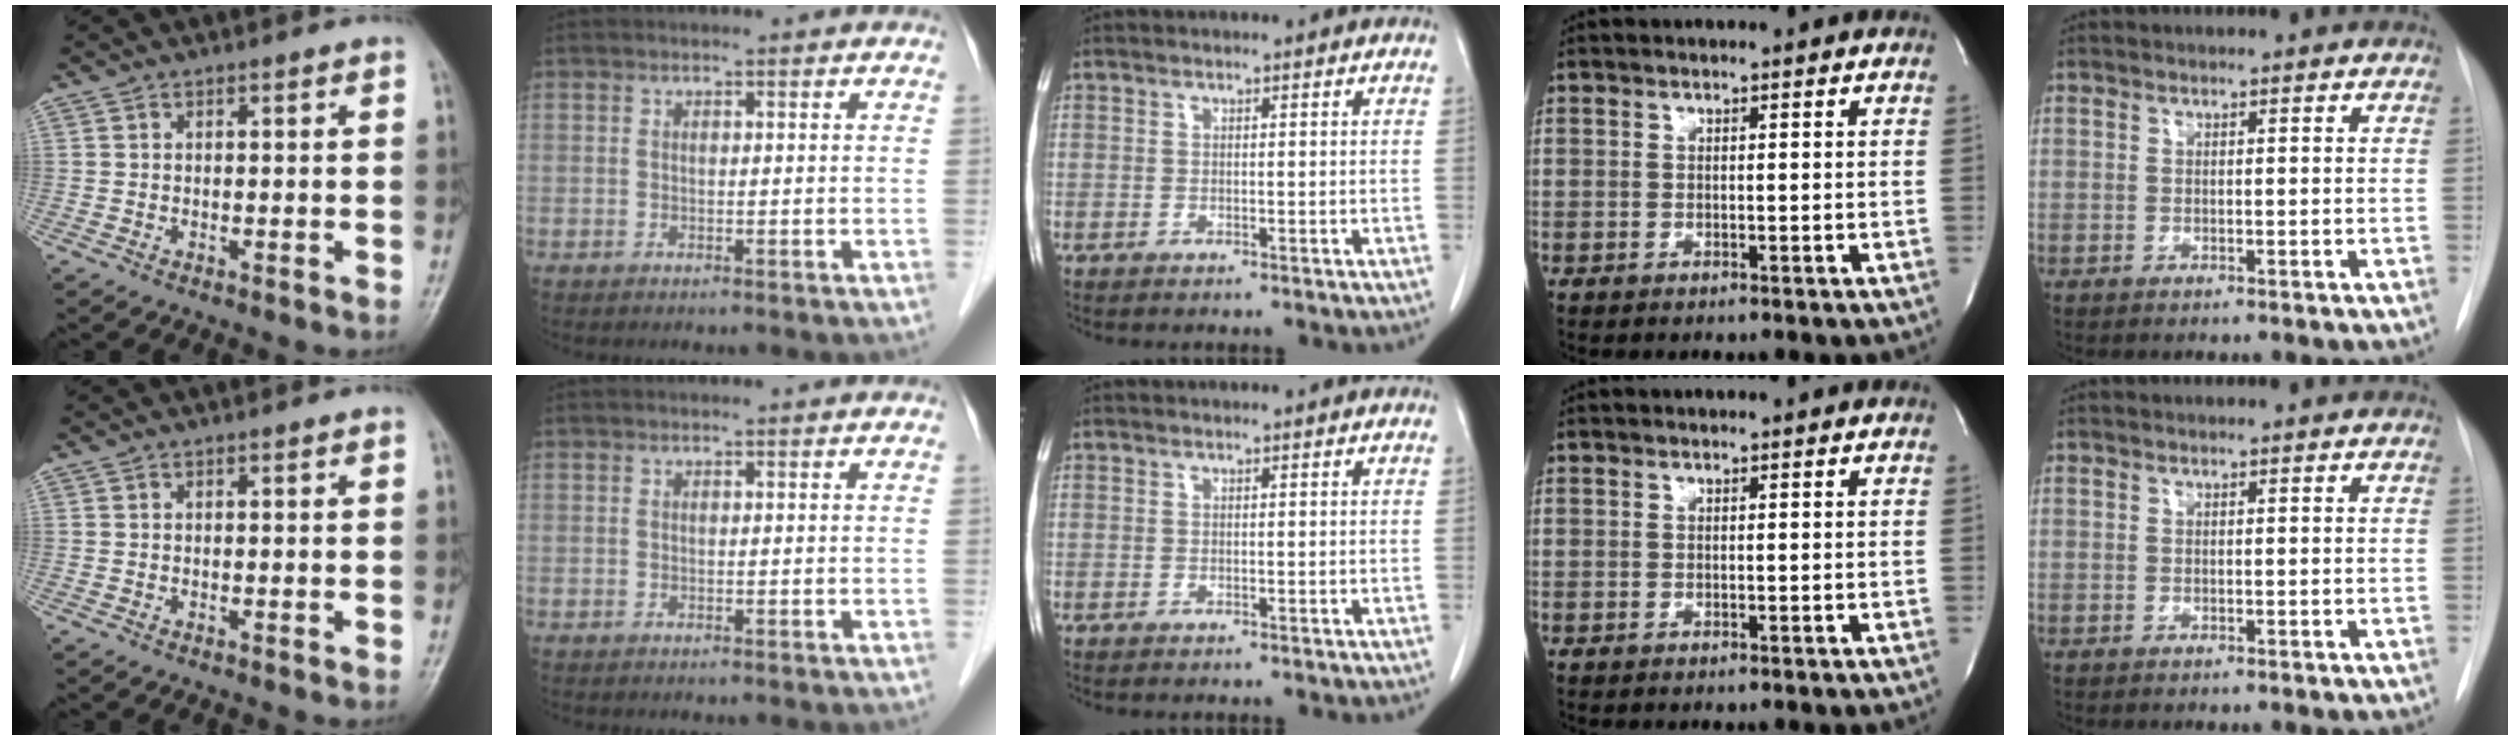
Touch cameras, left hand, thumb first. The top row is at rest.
{}